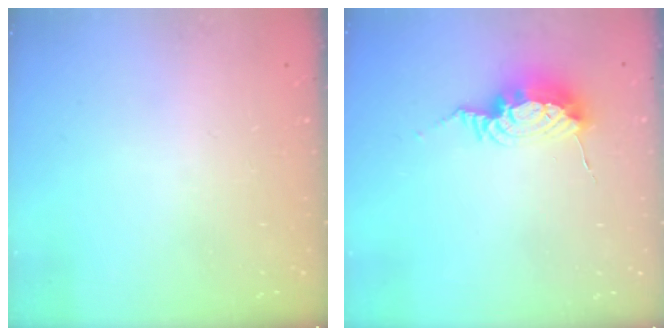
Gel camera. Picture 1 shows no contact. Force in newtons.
{"total": 8.6, "press": 8.6, "slide": 0.9}